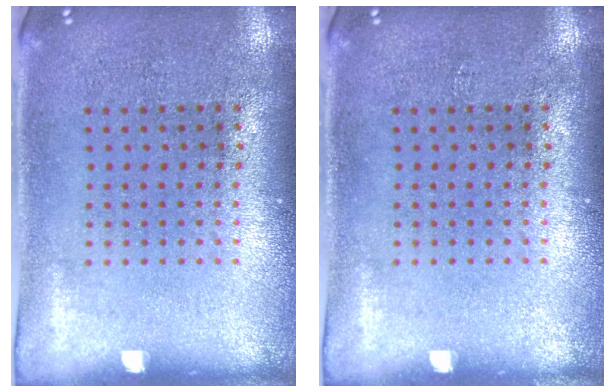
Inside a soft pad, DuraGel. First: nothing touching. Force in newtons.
{"total": 0.0}